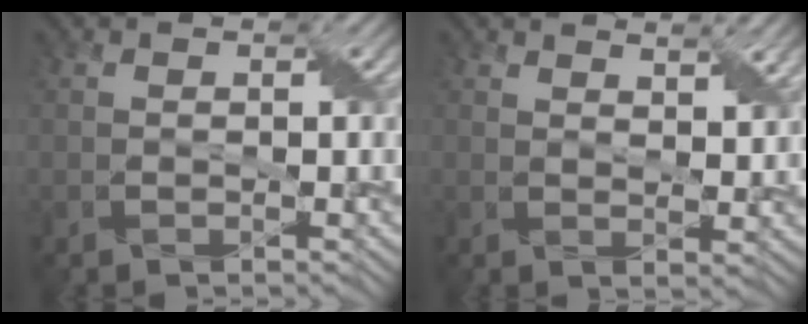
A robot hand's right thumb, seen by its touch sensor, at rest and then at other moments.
{"total": 2.9, "force": [2.4, -0.1, 1.5], "torque": [-0.028, -0.004, 0.050]}